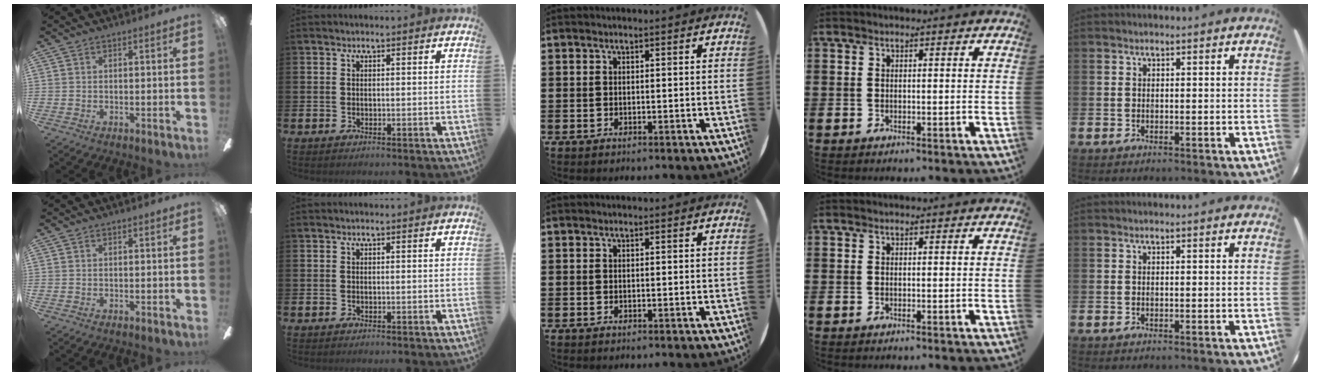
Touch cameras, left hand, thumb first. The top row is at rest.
{}